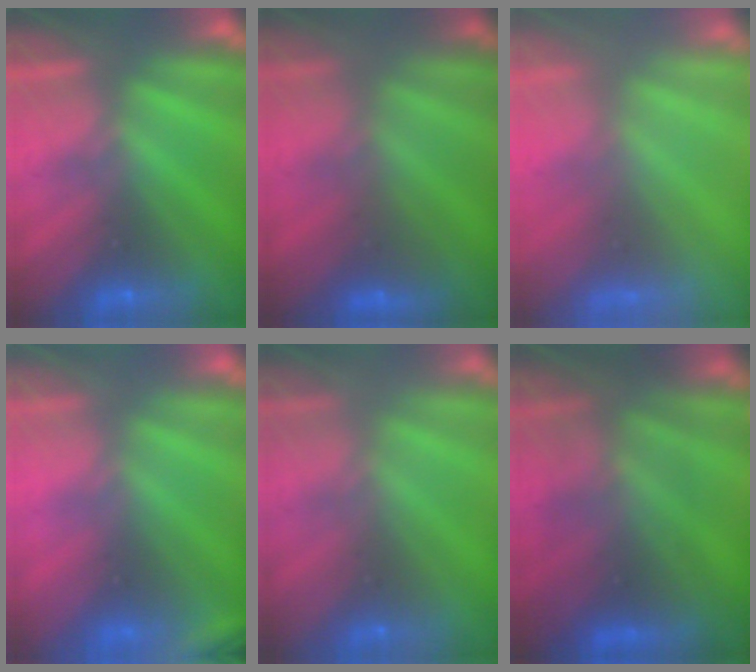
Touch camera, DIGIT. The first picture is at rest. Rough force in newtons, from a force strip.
{"total": 2.4}
{"total": 7.0}
{"total": 2.4}
{"total": 9.8}
{"total": 4.4}